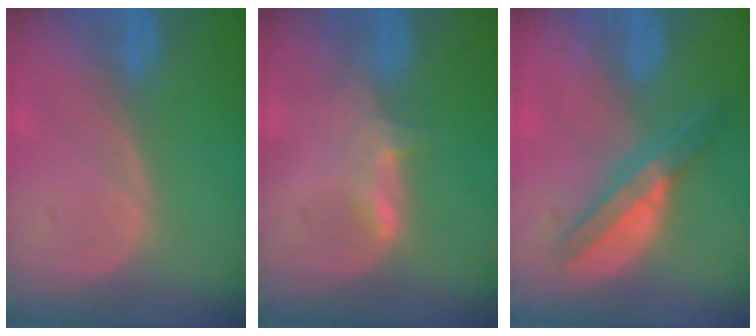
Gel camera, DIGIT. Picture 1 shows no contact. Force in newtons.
{"total": 2.9, "press": 2.9, "slide": 0.4}
{"total": 5.9, "press": 5.4, "slide": 2.3}